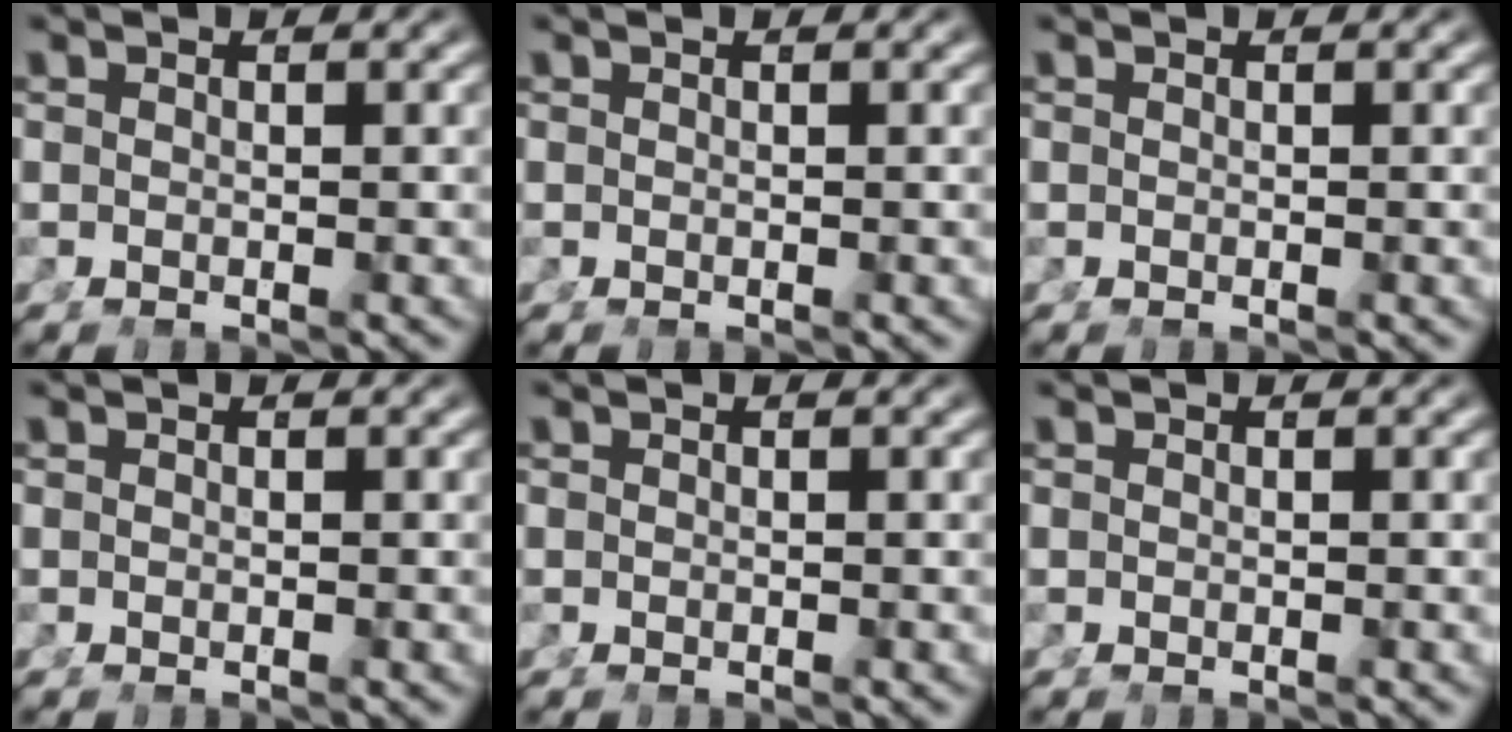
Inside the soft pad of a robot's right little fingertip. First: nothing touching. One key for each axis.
{"total": 0.0}
{"total": 0.0}
{"total": 0.0}
{"total": 0.0}
{"total": 0.0}